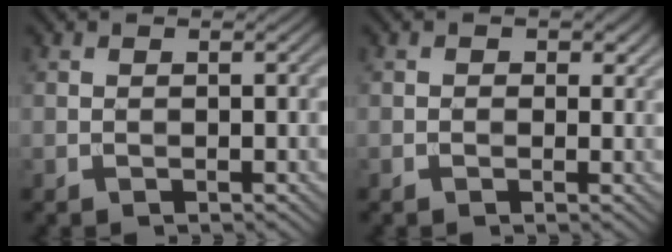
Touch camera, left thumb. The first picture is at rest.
{"total": 1.2, "force": [0.3, 1.0, 0.6], "torque": [-0.008, -0.006, 0.001]}